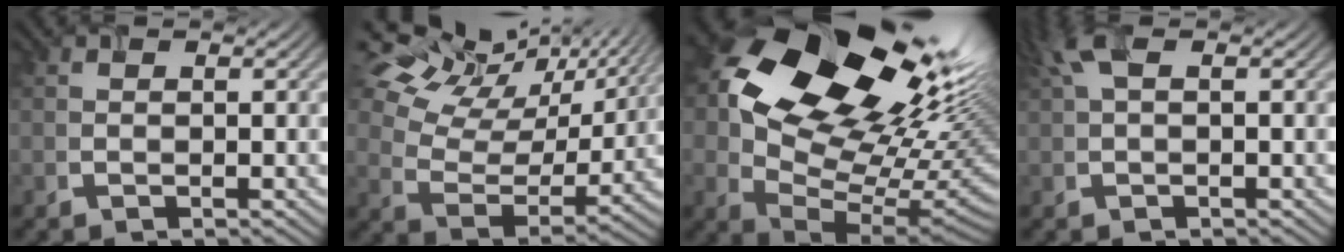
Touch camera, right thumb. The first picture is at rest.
{"total": 17.7, "force": [12.1, 8.8, 9.5], "torque": [-0.246, 0.048, 0.184]}
{"total": 20.8, "force": [6.6, 13.5, 14.4], "torque": [-0.251, -0.014, 0.145]}
{"total": 3.2, "force": [1.2, 0.9, 2.8], "torque": [-0.063, 0.012, 0.020]}